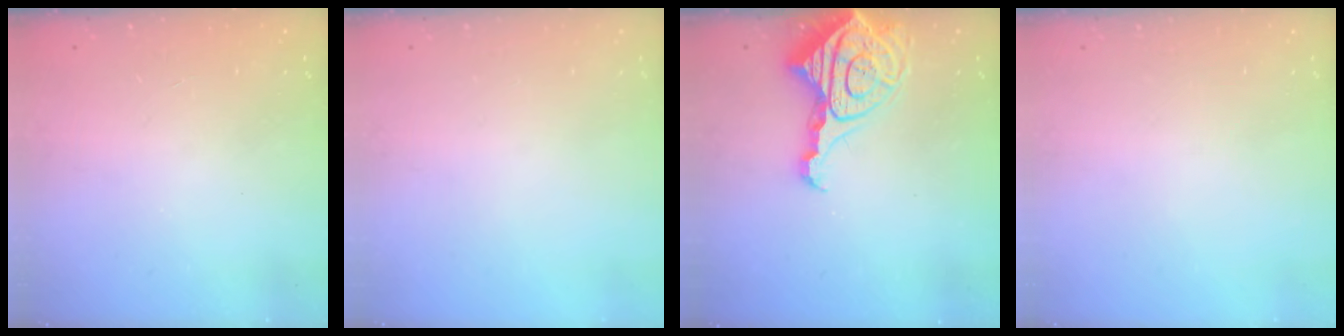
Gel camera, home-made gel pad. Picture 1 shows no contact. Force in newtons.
{"total": 0.0}
{"total": 14.3, "press": 14.2, "slide": 1.3}
{"total": 0.0}